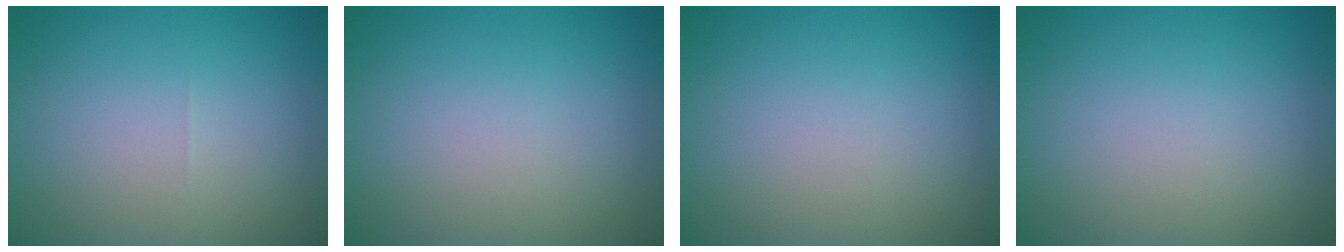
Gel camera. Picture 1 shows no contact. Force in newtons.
{"total": 0.0}
{"total": 0.0}
{"total": 0.0}